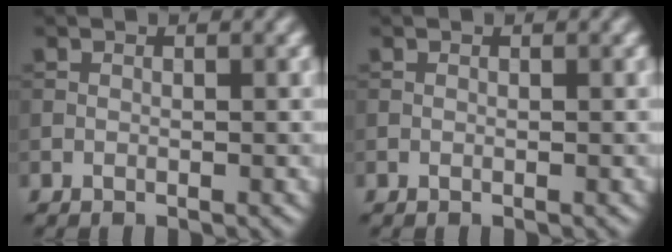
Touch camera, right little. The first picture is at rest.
{"total": 0.0}